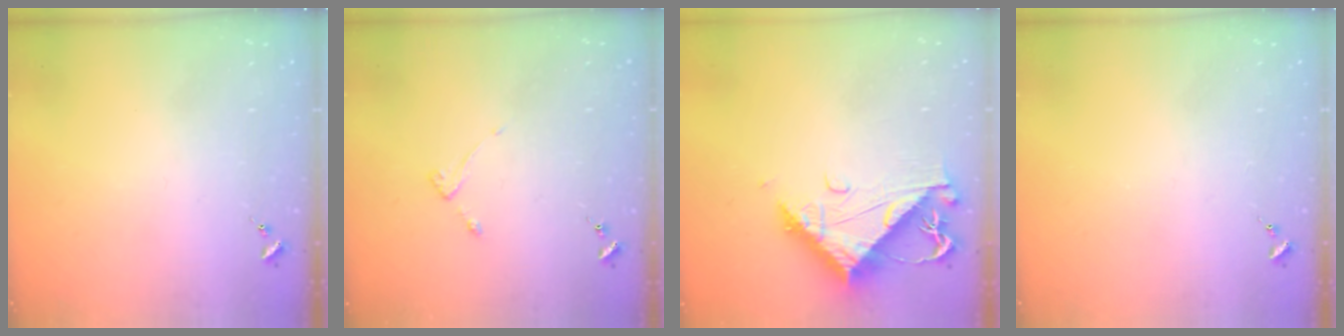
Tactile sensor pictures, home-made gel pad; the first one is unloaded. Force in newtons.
{"total": 2.6, "press": 2.6, "slide": 0.5}
{"total": 10.1, "press": 10.0, "slide": 1.0}
{"total": 0.0}